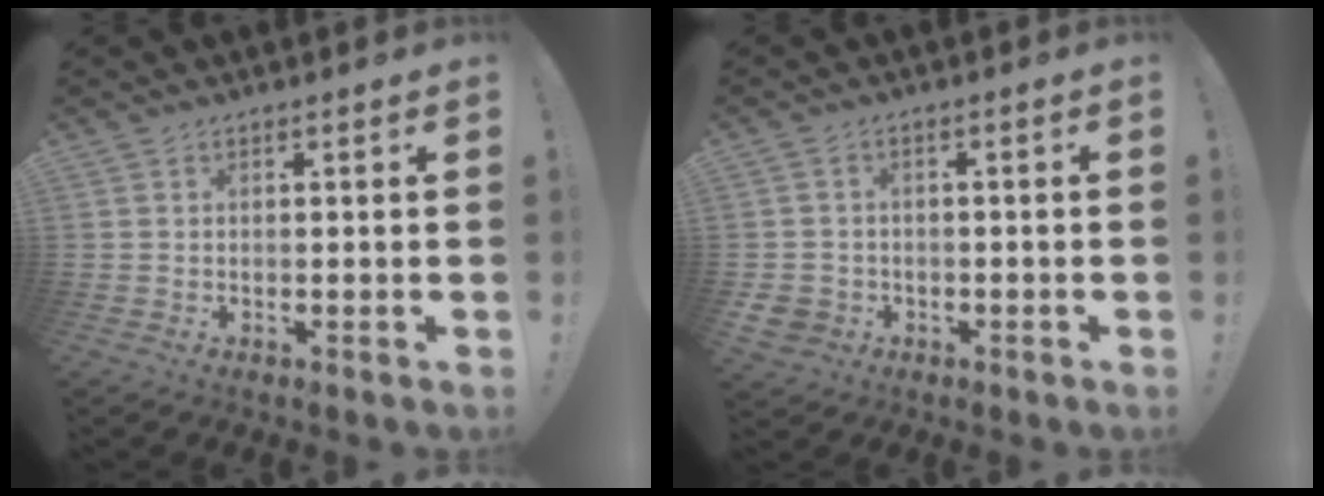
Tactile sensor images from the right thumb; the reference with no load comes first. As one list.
[{"total": 4.0, "force": [-1.5, 3.5, 1.4], "torque": [-0.027, 0.003, -0.028]}]